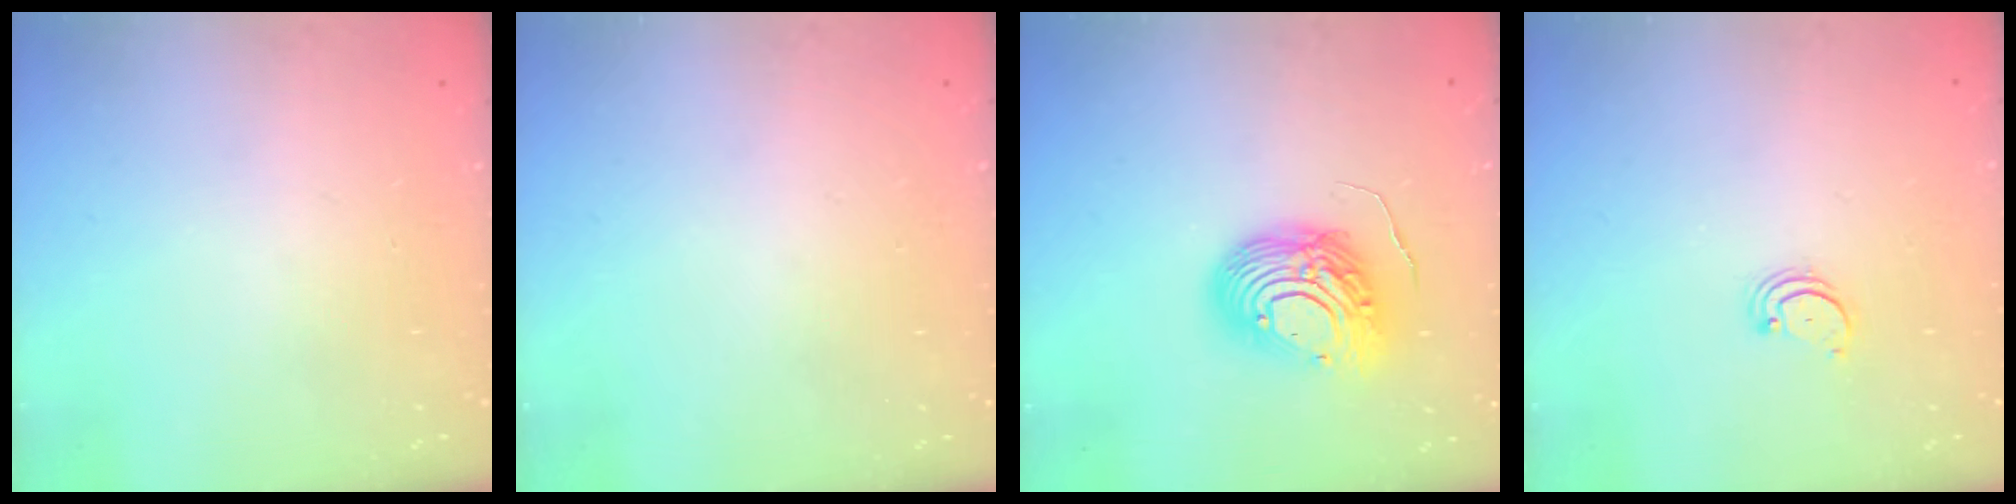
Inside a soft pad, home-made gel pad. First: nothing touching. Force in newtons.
{"total": 0.0}
{"total": 12.0, "press": 12.0, "slide": 1.1}
{"total": 2.2, "press": 2.2, "slide": 0.2}